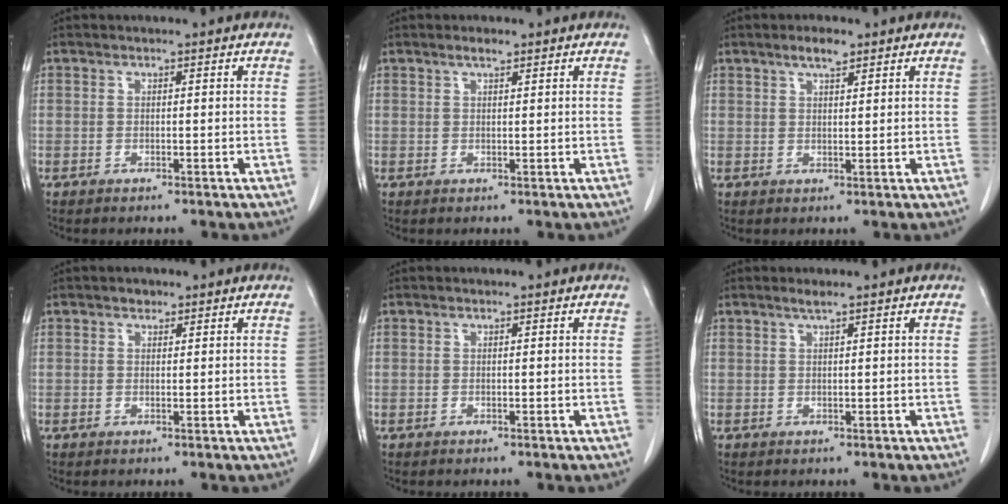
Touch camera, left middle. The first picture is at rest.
{"total": 1.3, "force": [1.0, 0.3, 0.8], "torque": [-0.019, 0.001, 0.020]}
{"total": 2.9, "force": [2.0, 0.7, 1.9], "torque": [-0.036, 0.003, 0.035]}
{"total": 1.0, "force": [0.7, 0.6, 0.2], "torque": [-0.004, -0.002, 0.009]}
{"total": 0.0}
{"total": 1.0, "force": [0.8, -0.2, 0.7], "torque": [-0.018, 0.000, 0.019]}